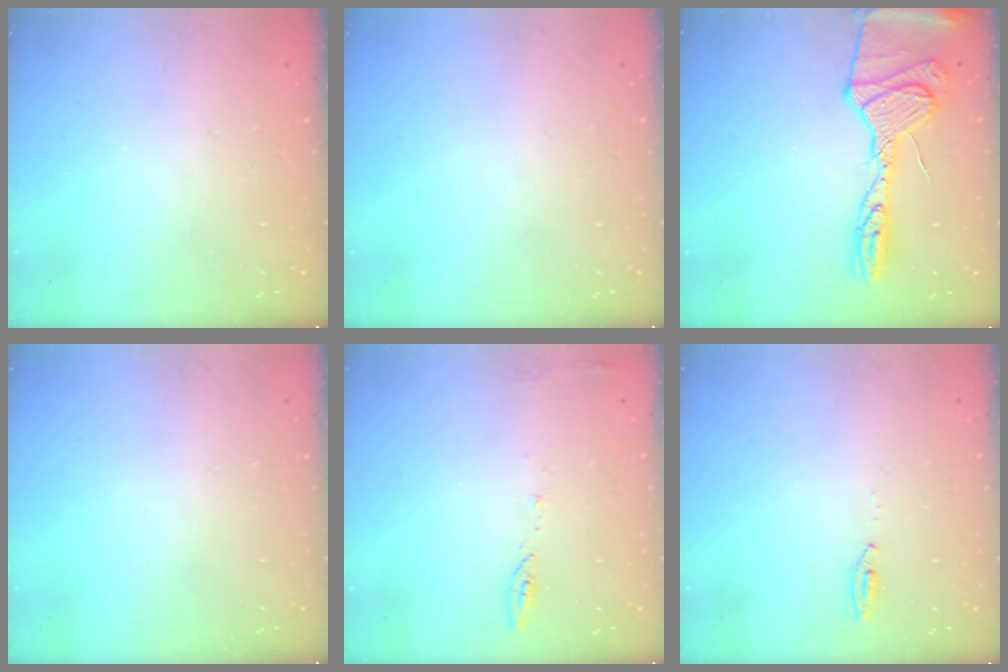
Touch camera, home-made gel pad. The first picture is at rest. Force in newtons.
{"total": 0.0}
{"total": 18.9, "press": 18.8, "slide": 1.9}
{"total": 0.0}
{"total": 5.8, "press": 5.7, "slide": 0.9}
{"total": 3.0, "press": 2.8, "slide": 1.2}